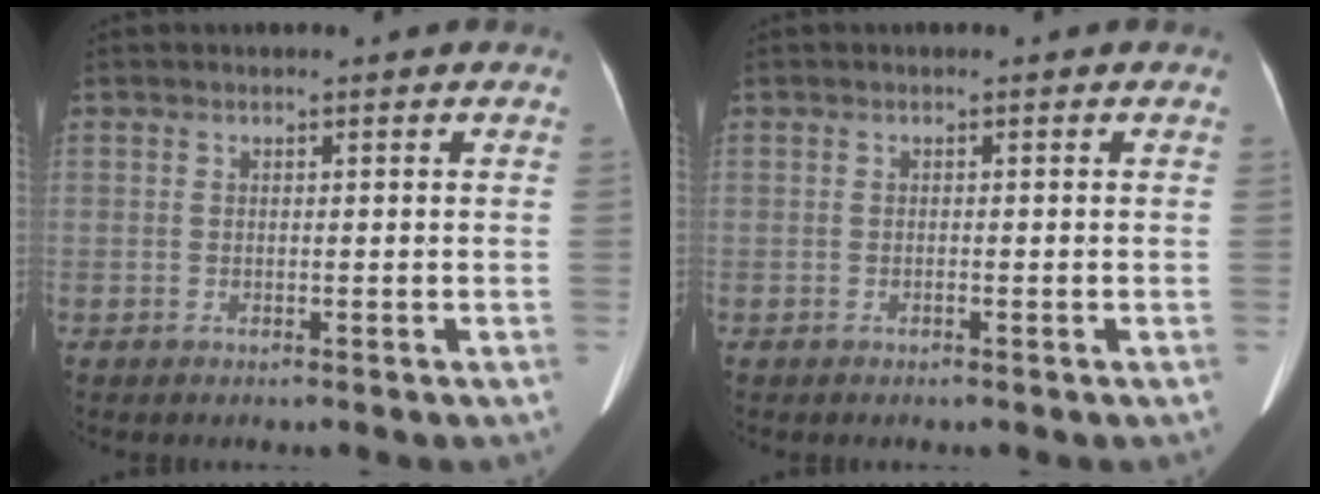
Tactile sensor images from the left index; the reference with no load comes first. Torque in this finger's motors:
{"motor_torque": [-0.13, 0.03, 0.00, -0.01]}